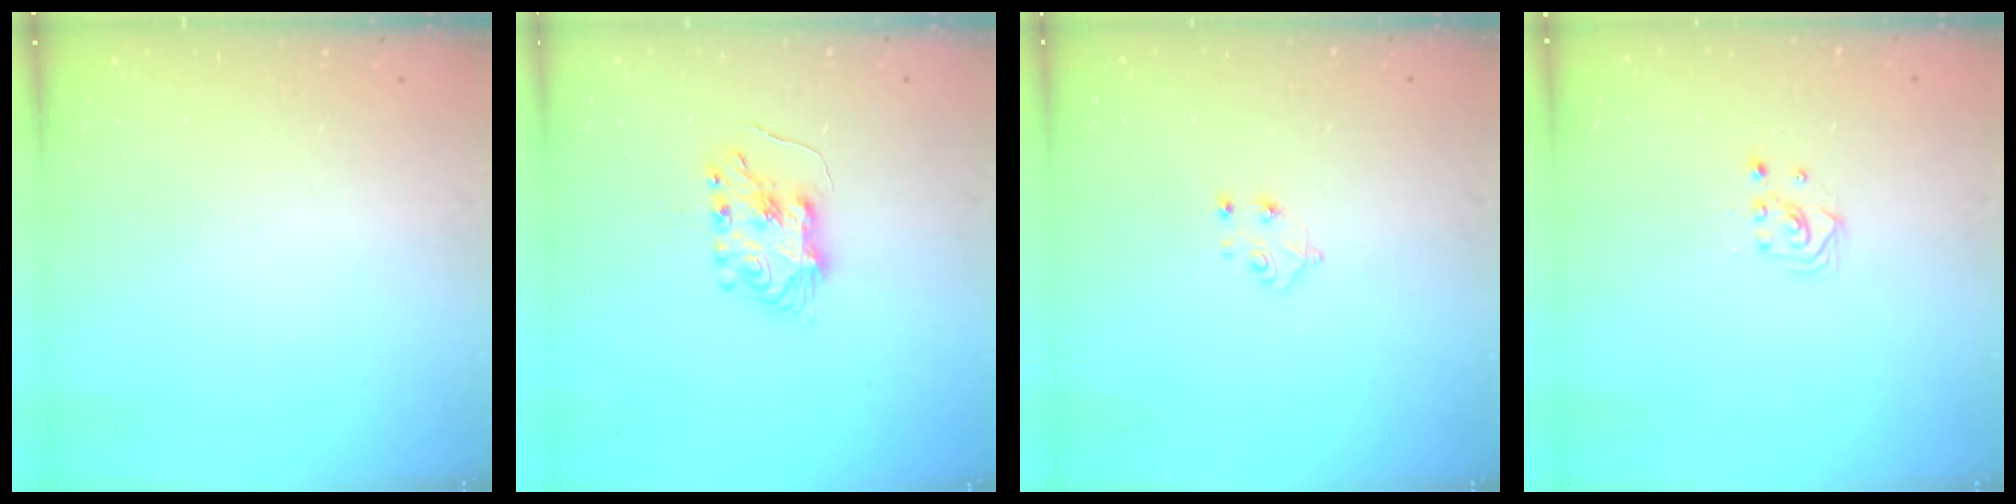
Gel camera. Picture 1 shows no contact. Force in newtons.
{"total": 7.3, "press": 7.2, "slide": 0.6}
{"total": 4.9, "press": 4.9, "slide": 0.5}
{"total": 2.2, "press": 2.2, "slide": 0.2}